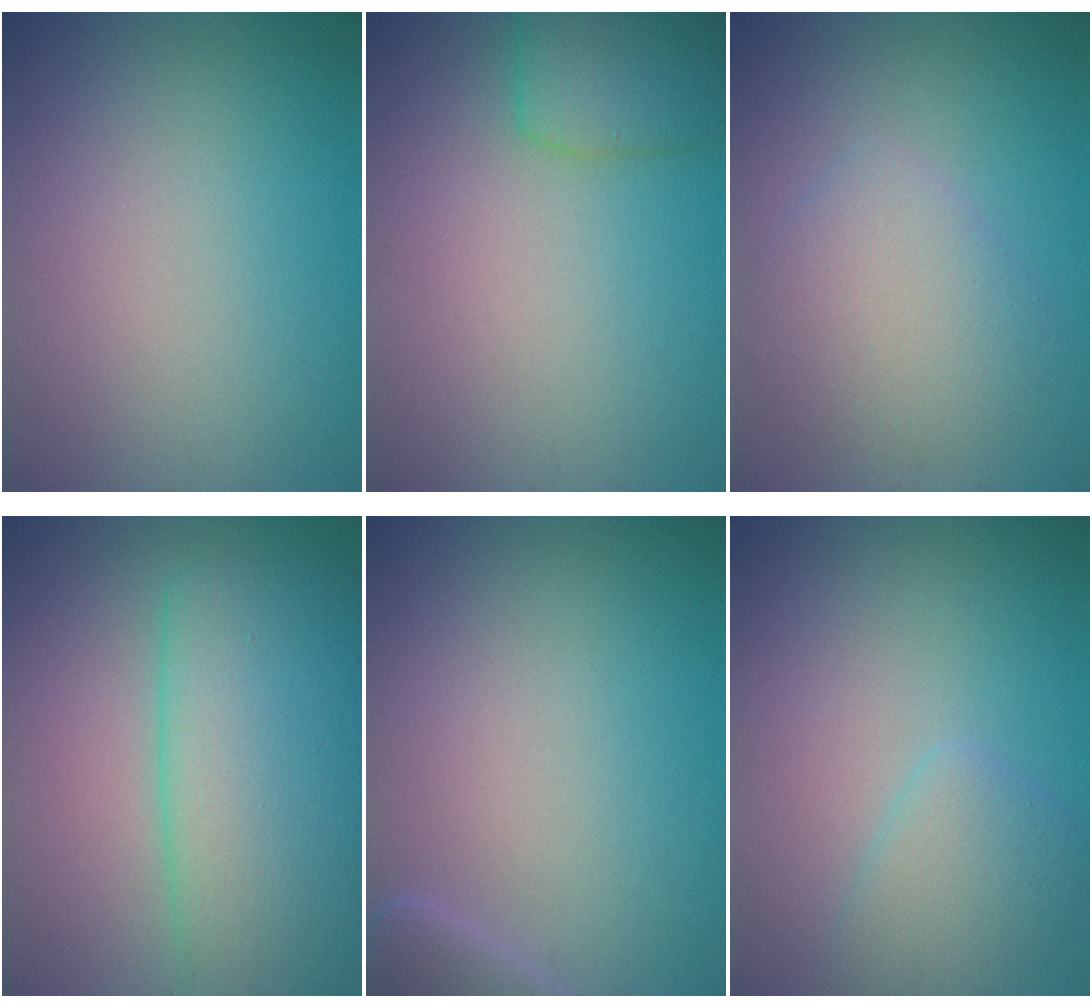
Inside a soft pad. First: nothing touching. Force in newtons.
{"total": 3.8, "press": 3.8, "slide": 0.2}
{"total": 3.6, "press": 3.6, "slide": 0.2}
{"total": 9.3, "press": 9.3, "slide": 0.5}
{"total": 2.4, "press": 2.3, "slide": 0.4}
{"total": 2.6, "press": 2.6, "slide": 0.2}